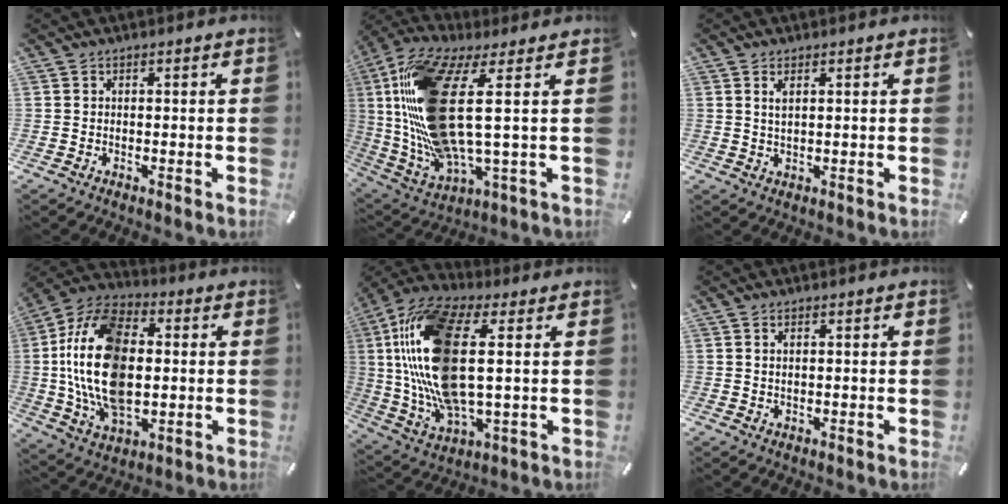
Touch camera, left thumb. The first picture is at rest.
{"total": 23.0, "force": [4.1, 7.6, 21.3], "torque": [-0.456, -0.026, 0.068]}
{"total": 2.0, "force": [0.9, 0.5, 1.7], "torque": [-0.037, 0.001, 0.015]}
{"total": 20.9, "force": [0.5, 13.4, 16.0], "torque": [-0.351, 0.002, 0.004]}
{"total": 20.4, "force": [4.0, 8.7, 18.1], "torque": [-0.405, -0.013, 0.065]}
{"total": 1.0, "force": [0.3, 0.3, 0.9], "torque": [-0.019, 0.000, 0.005]}